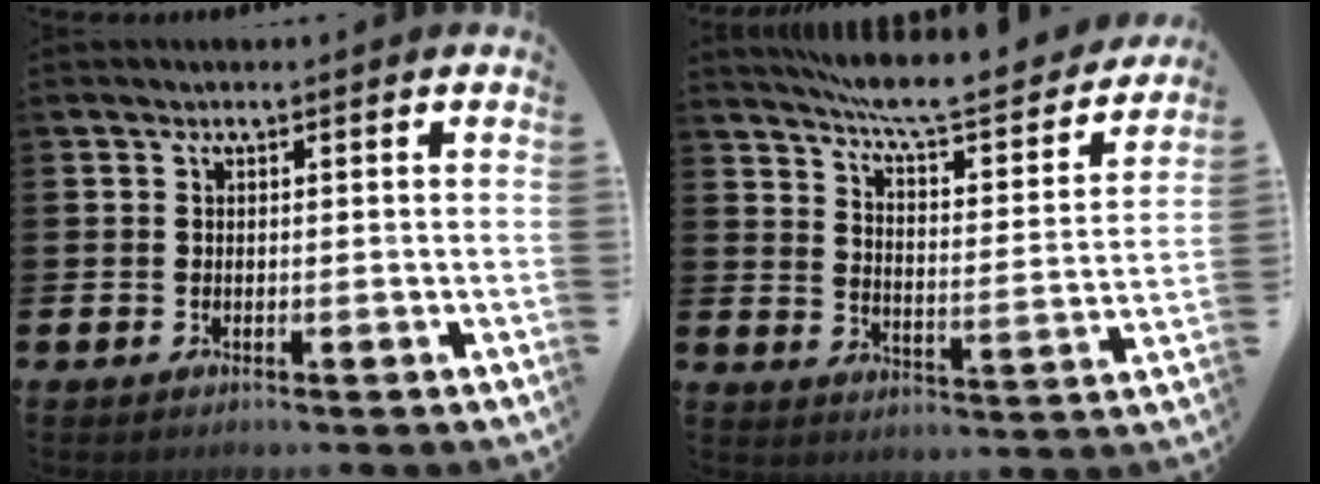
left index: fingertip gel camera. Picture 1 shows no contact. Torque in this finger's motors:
{"motor_torque": [1.05, -1.09, 0.15, 0.04]}